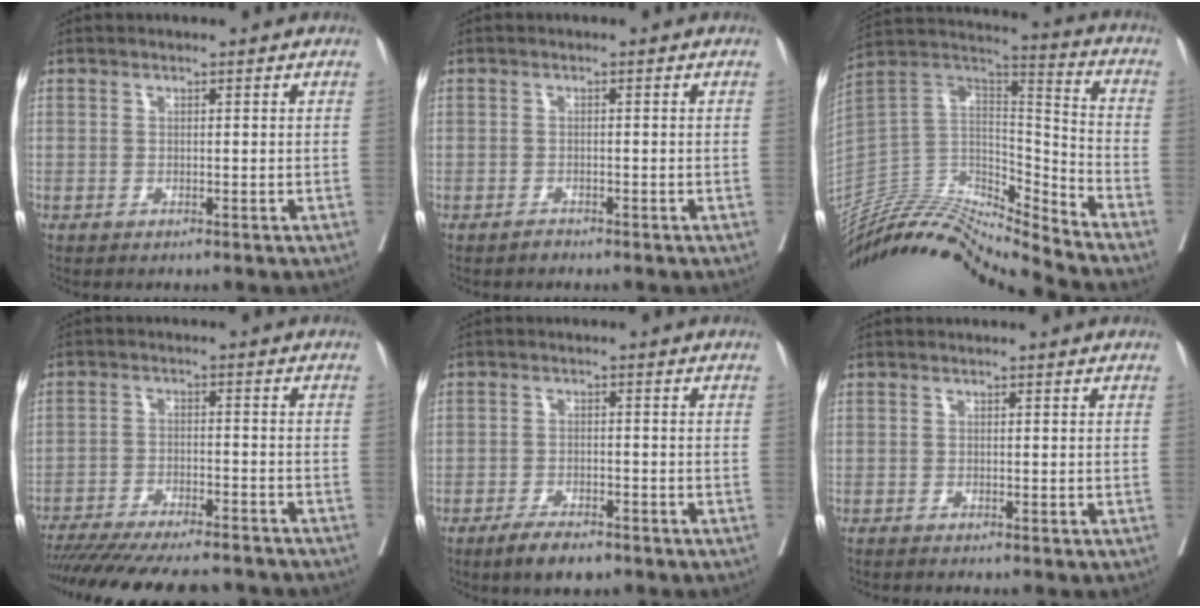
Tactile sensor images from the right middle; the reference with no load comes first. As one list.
[{"total": 0.7, "force": [-0.6, 0.2, 0.0], "torque": [0.001, 0.000, -0.012]}, {"total": 19.7, "force": [-18.8, 1.1, 5.8], "torque": [-0.093, 0.047, -0.330]}, {"total": 21.7, "force": [-19.4, 3.6, 9.1], "torque": [-0.171, -0.031, -0.274]}, {"total": 4.5, "force": [-3.4, 1.4, 2.7], "torque": [-0.050, -0.002, -0.055]}, {"total": 1.2, "force": [-1.1, -0.1, 0.6], "torque": [-0.008, 0.000, -0.015]}]